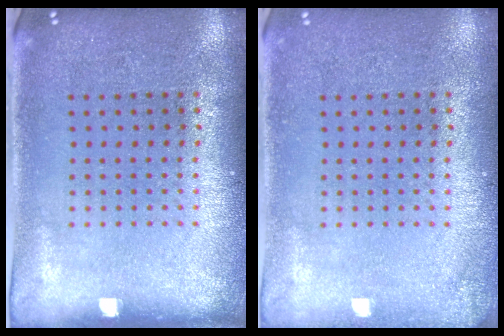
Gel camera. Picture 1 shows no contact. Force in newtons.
{"total": 0.9, "press": 0.9, "slide": 0.1}